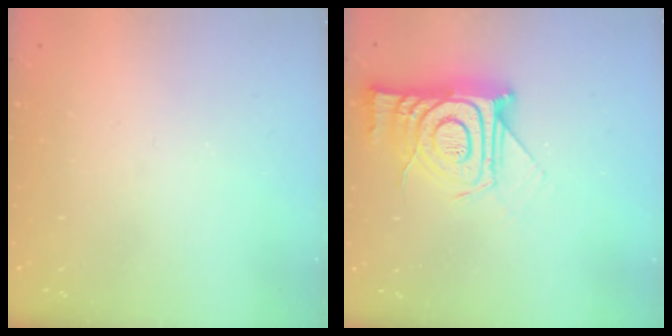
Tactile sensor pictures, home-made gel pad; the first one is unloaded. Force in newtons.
{"total": 15.2, "press": 15.1, "slide": 1.1}